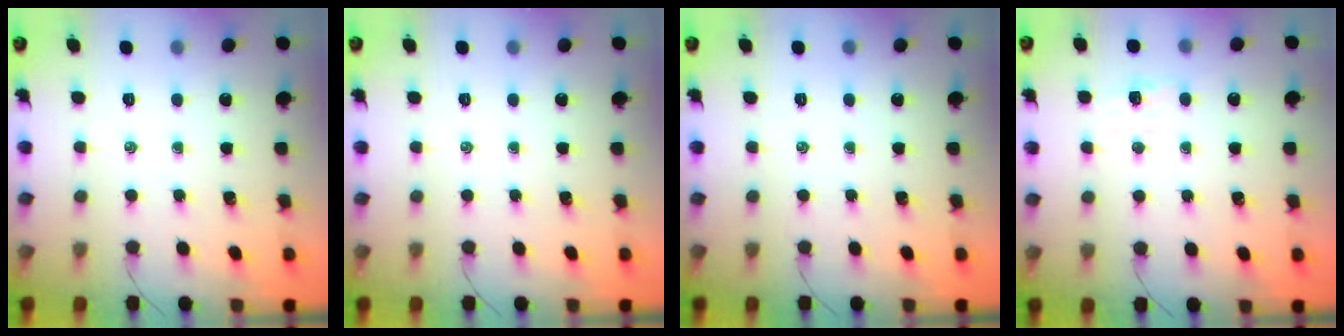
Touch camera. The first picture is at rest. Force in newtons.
{"total": 0.0}
{"total": 0.0}
{"total": 5.0, "press": 4.9, "slide": 0.9}